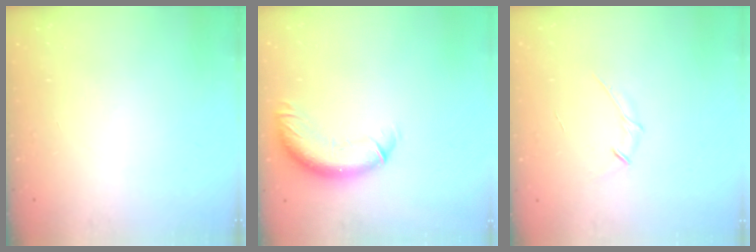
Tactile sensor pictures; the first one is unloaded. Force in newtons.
{"total": 11.5, "press": 11.2, "slide": 2.6}
{"total": 3.5, "press": 3.4, "slide": 0.8}